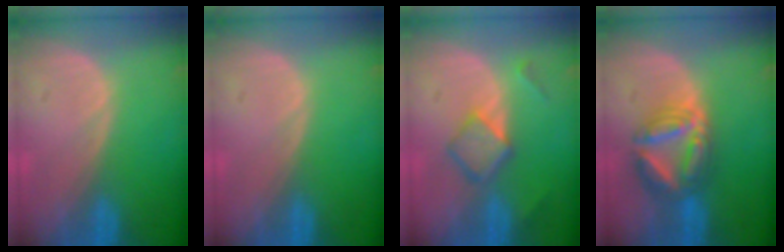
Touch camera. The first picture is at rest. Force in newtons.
{"total": 0.0}
{"total": 5.1, "press": 4.7, "slide": 1.8}
{"total": 7.6, "press": 7.6, "slide": 0.8}